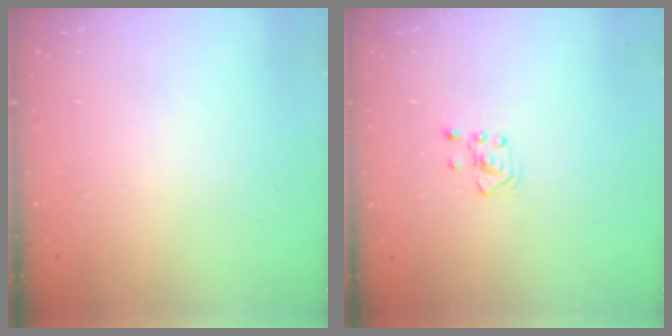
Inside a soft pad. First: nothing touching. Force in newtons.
{"total": 3.1, "press": 3.0, "slide": 0.8}